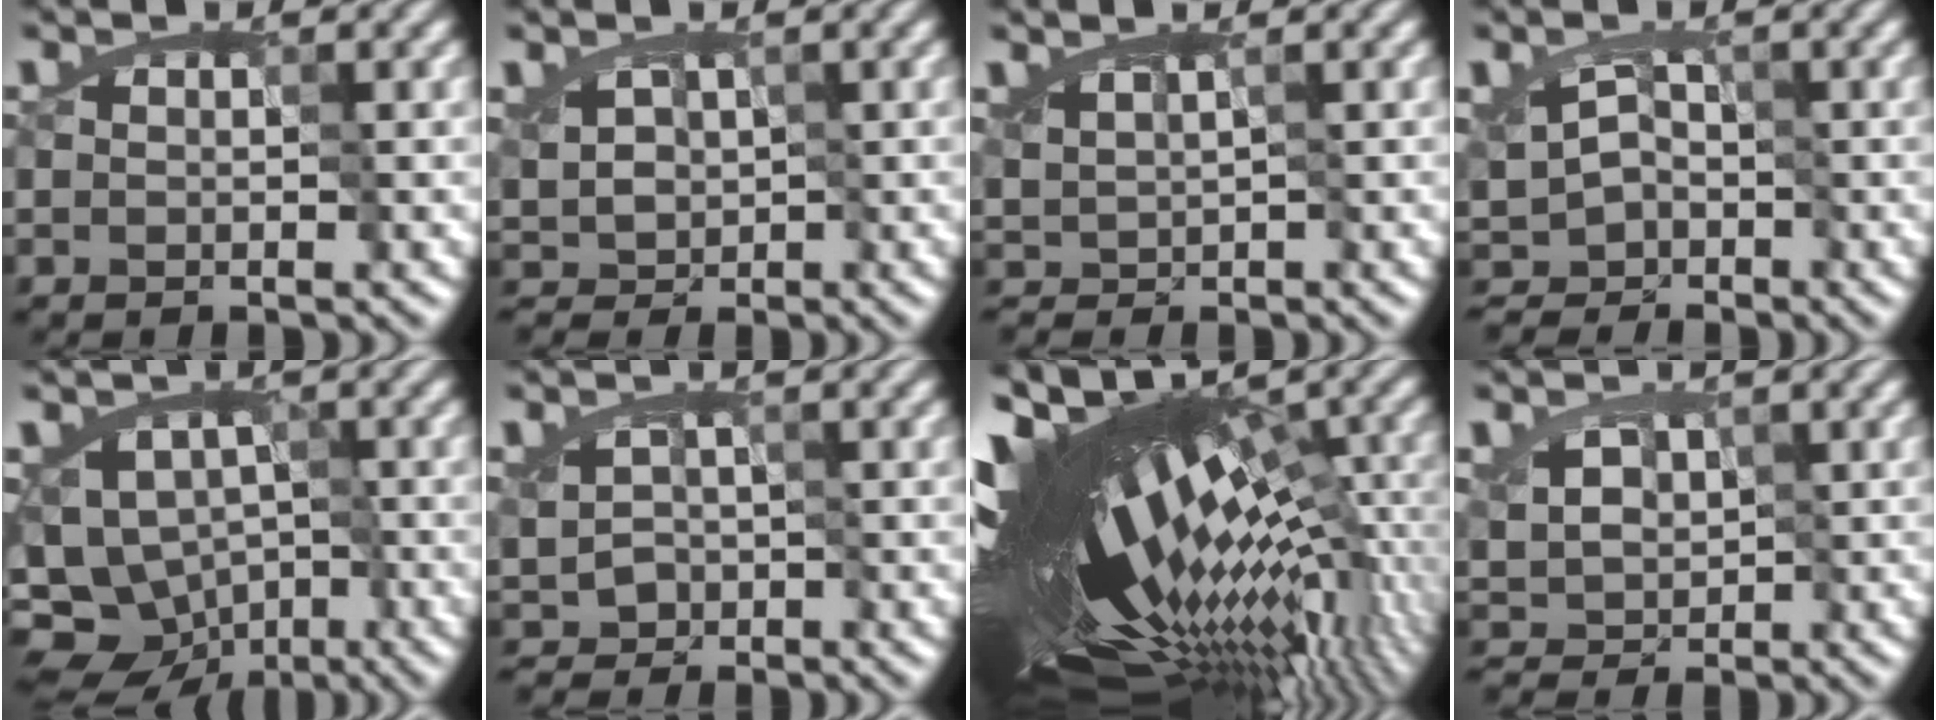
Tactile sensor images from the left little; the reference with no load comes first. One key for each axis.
{"total": 1.7, "fx": -0.1, "fy": 1.6, "fz": 0.4, "tx": -0.026, "ty": -0.009, "tz": 0.026}
{"total": 0.6, "fx": 0.3, "fy": 0.5, "fz": 0.1, "tx": -0.016, "ty": -0.007, "tz": 0.024}
{"total": 2.5, "fx": -1.6, "fy": 1.9, "fz": 0.2, "tx": 0.003, "ty": -0.002, "tz": -0.015}
{"total": 10.6, "fx": -4.8, "fy": 8.6, "fz": 3.9, "tx": -0.062, "ty": -0.017, "tz": -0.078}
{"total": 1.5, "fx": -1.0, "fy": 1.1, "fz": 0.1, "tx": 0.003, "ty": -0.003, "tz": -0.001}
{"total": 18.2, "fx": -3.1, "fy": 6.1, "fz": 16.9, "tx": -0.269, "ty": -0.003, "tz": -0.027}
{"total": 2.8, "fx": 0.4, "fy": 2.5, "fz": 1.1, "tx": -0.038, "ty": -0.004, "tz": 0.020}